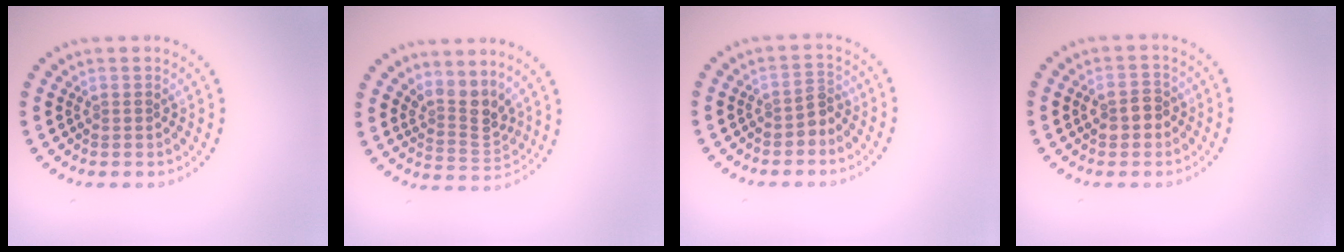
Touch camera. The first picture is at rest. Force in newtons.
{"total": 3.0, "press": 2.2, "slide": 2.1}
{"total": 1.5, "press": 1.2, "slide": 0.9}
{"total": 2.3, "press": 2.3, "slide": 0.4}